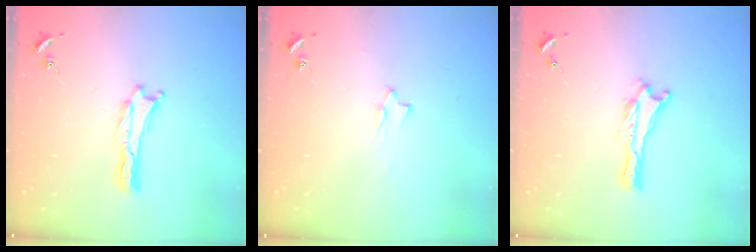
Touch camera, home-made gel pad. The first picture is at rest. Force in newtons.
{"total": 2.3, "press": 2.3, "slide": 0.2}
{"total": 0.0}